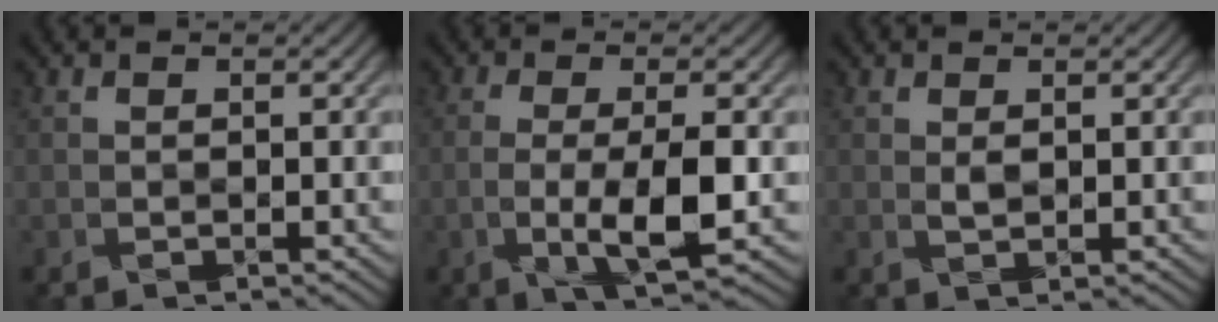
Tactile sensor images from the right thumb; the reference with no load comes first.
{"total": 6.4, "force": [-1.5, 1.7, 6.0], "torque": [-0.107, 0.000, -0.024]}
{"total": 0.8, "force": [0.5, 0.2, 0.5], "torque": [-0.012, 0.001, 0.013]}